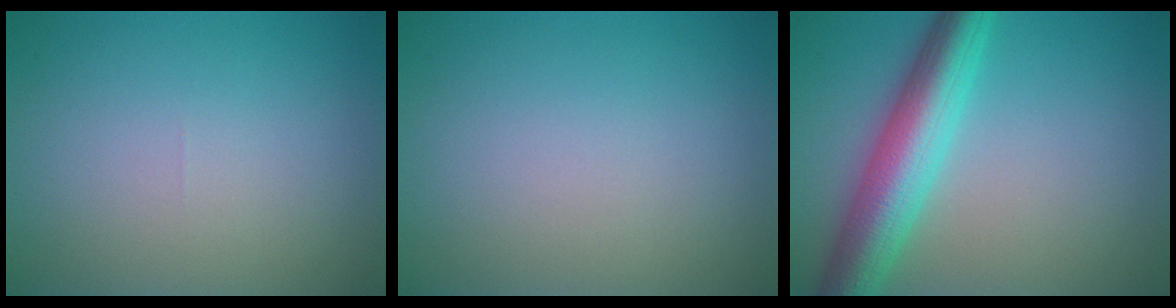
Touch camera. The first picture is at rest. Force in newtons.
{"total": 0.0}
{"total": 7.4, "press": 7.4, "slide": 0.2}